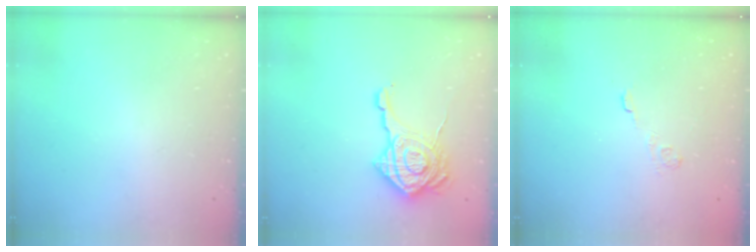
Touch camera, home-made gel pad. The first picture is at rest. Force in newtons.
{"total": 19.4, "press": 19.4, "slide": 1.1}
{"total": 2.2, "press": 1.7, "slide": 1.4}